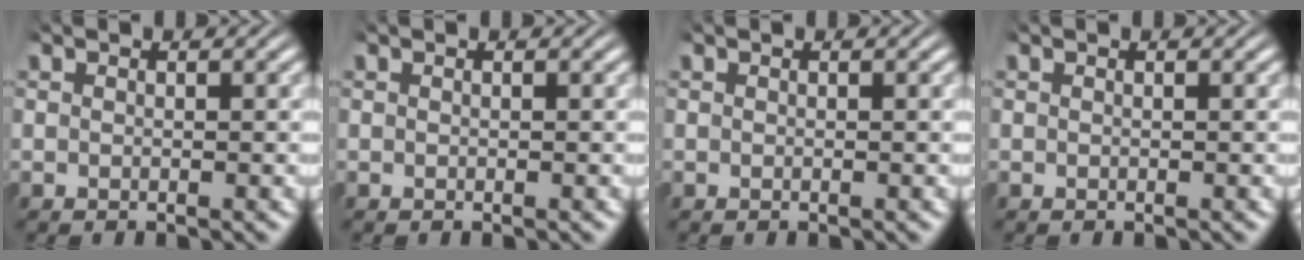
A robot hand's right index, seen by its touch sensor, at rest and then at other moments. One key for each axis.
{"total": 0.0}
{"total": 0.0}
{"total": 0.0}